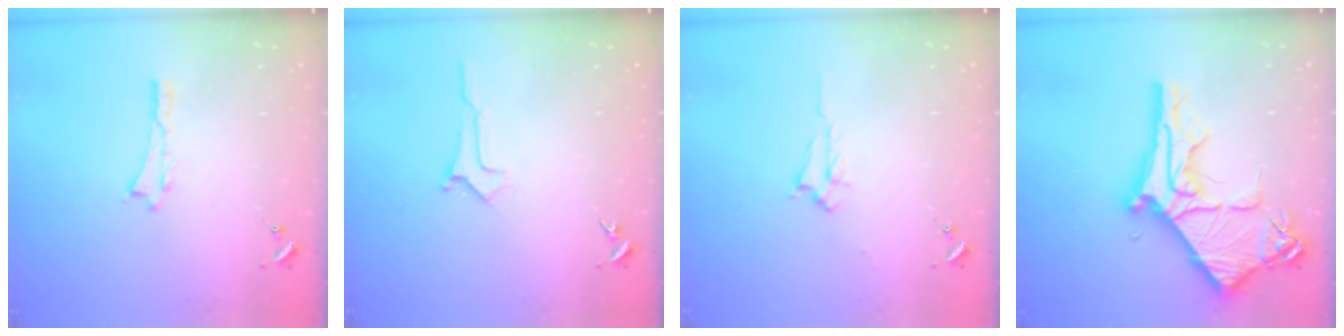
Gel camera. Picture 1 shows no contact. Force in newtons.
{"total": 1.0, "press": 1.0, "slide": 0.0}
{"total": 1.7, "press": 1.7, "slide": 0.3}
{"total": 11.1, "press": 11.0, "slide": 1.3}